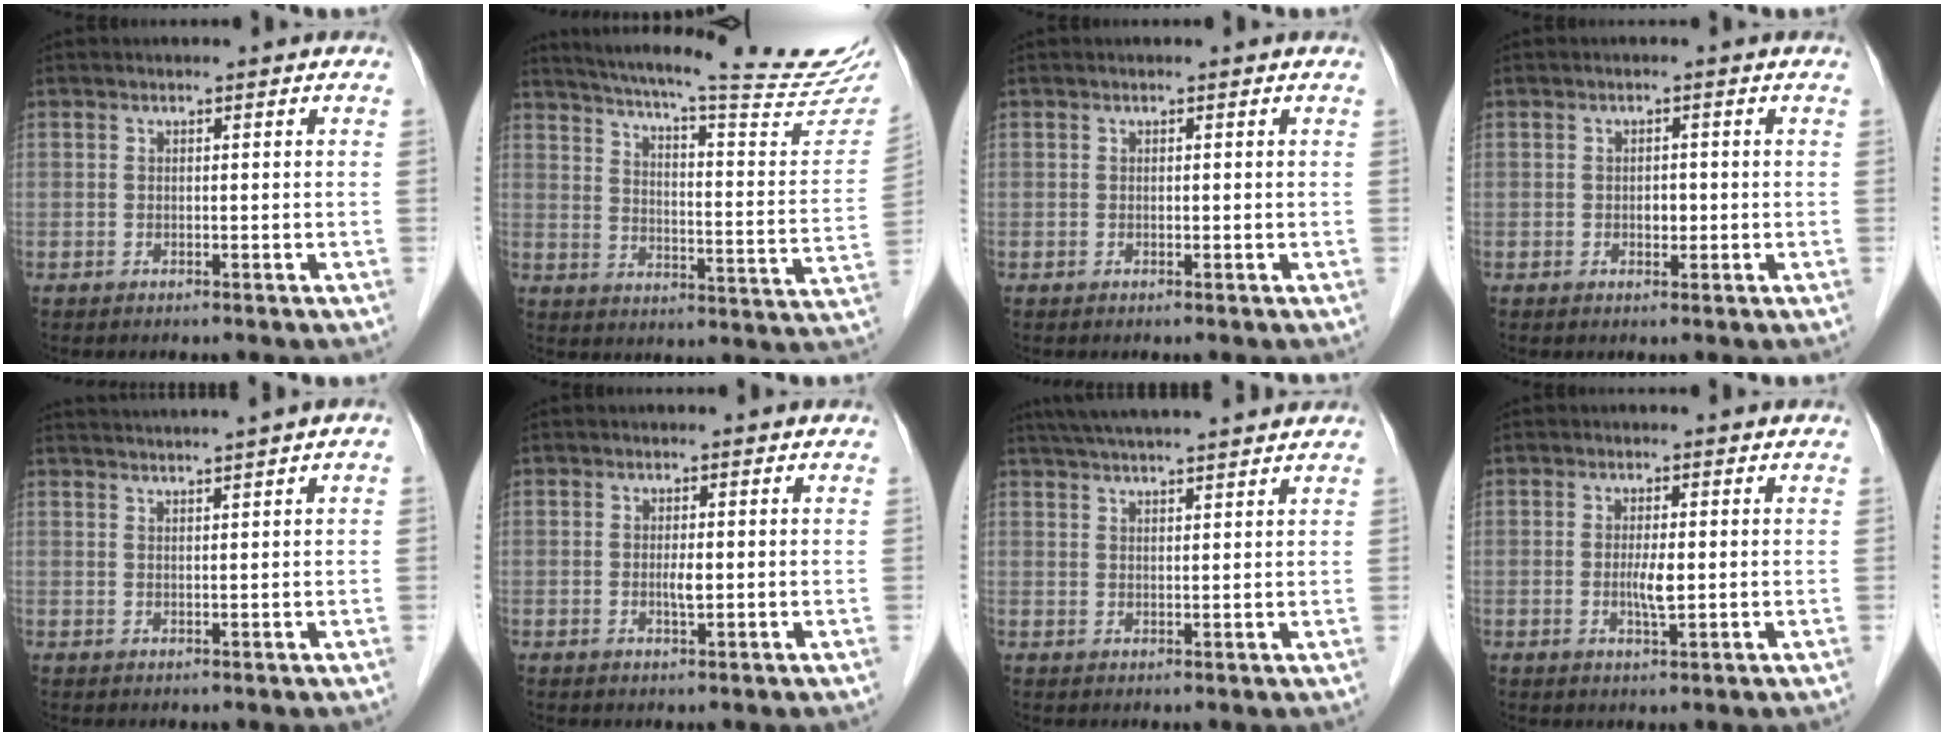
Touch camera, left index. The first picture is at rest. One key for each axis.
{"total": 26.8, "fx": 24.0, "fy": 0.5, "fz": 12.1, "tx": -0.188, "ty": -0.077, "tz": 0.304}
{"total": 0.0}
{"total": 1.4, "fx": -0.2, "fy": 1.0, "fz": 1.0, "tx": -0.017, "ty": 0.002, "tz": -0.001}
{"total": 5.1, "fx": 4.4, "fy": -1.6, "fz": 2.2, "tx": -0.030, "ty": 0.017, "tz": 0.071}
{"total": 1.5, "fx": 0.0, "fy": 0.2, "fz": 1.5, "tx": -0.029, "ty": -0.001, "tz": 0.001}
{"total": 13.8, "fx": 12.4, "fy": 0.4, "fz": 6.2, "tx": -0.109, "ty": 0.036, "tz": 0.176}
{"total": 2.7, "fx": 0.0, "fy": 0.4, "fz": 2.7, "tx": -0.055, "ty": -0.004, "tz": 0.001}